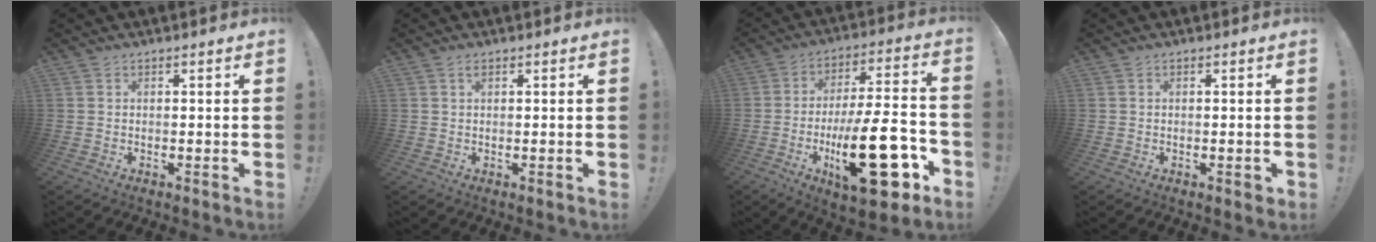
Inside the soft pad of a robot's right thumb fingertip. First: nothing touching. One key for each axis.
{"total": 1.0, "fx": 0.6, "fy": 0.2, "fz": 0.7, "tx": -0.009, "ty": -0.001, "tz": 0.010}
{"total": 27.1, "fx": -8.5, "fy": 9.6, "fz": 23.9, "tx": -0.385, "ty": 0.047, "tz": -0.126}
{"total": 1.1, "fx": -0.2, "fy": 0.6, "fz": 1.0, "tx": -0.015, "ty": 0.002, "tz": -0.002}